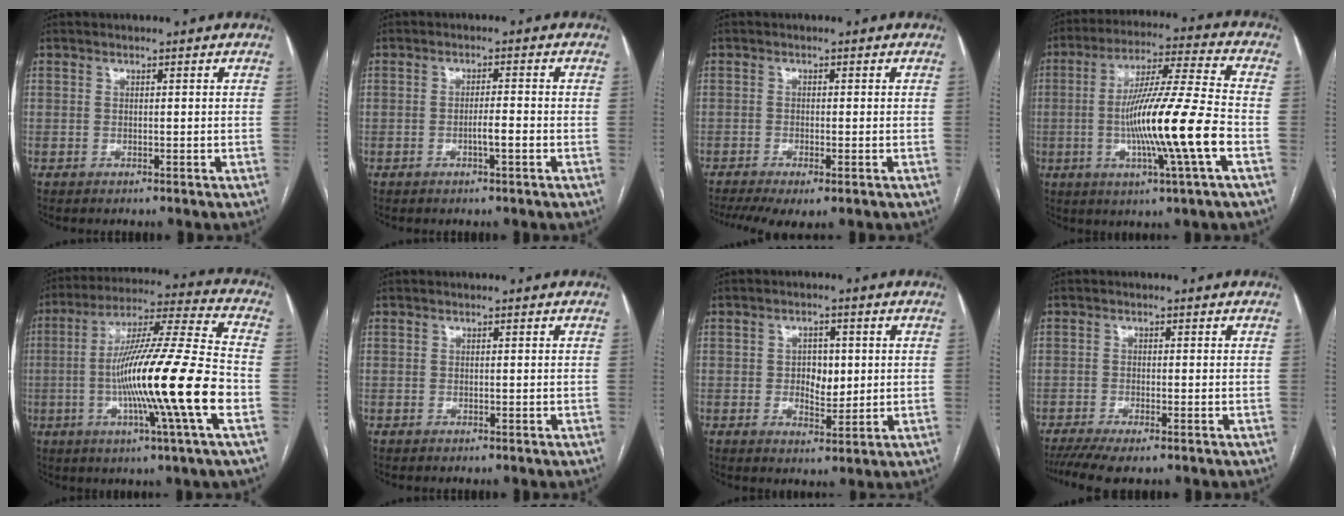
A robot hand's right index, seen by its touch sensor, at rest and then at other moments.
{"total": 2.5, "force": [-1.0, 0.1, 2.3], "torque": [-0.039, 0.001, -0.017]}
{"total": 6.8, "force": [-4.3, 1.7, 4.9], "torque": [-0.084, -0.015, -0.072]}
{"total": 16.1, "force": [-3.5, -0.9, 15.7], "torque": [-0.281, -0.007, -0.070]}
{"total": 20.5, "force": [-4.5, -1.1, 20.0], "torque": [-0.346, -0.011, -0.088]}
{"total": 0.0}
{"total": 4.7, "force": [0.3, 2.8, 3.8], "torque": [-0.055, 0.003, 0.010]}
{"total": 5.9, "force": [-4.2, 1.0, 4.0], "torque": [-0.068, -0.013, -0.073]}